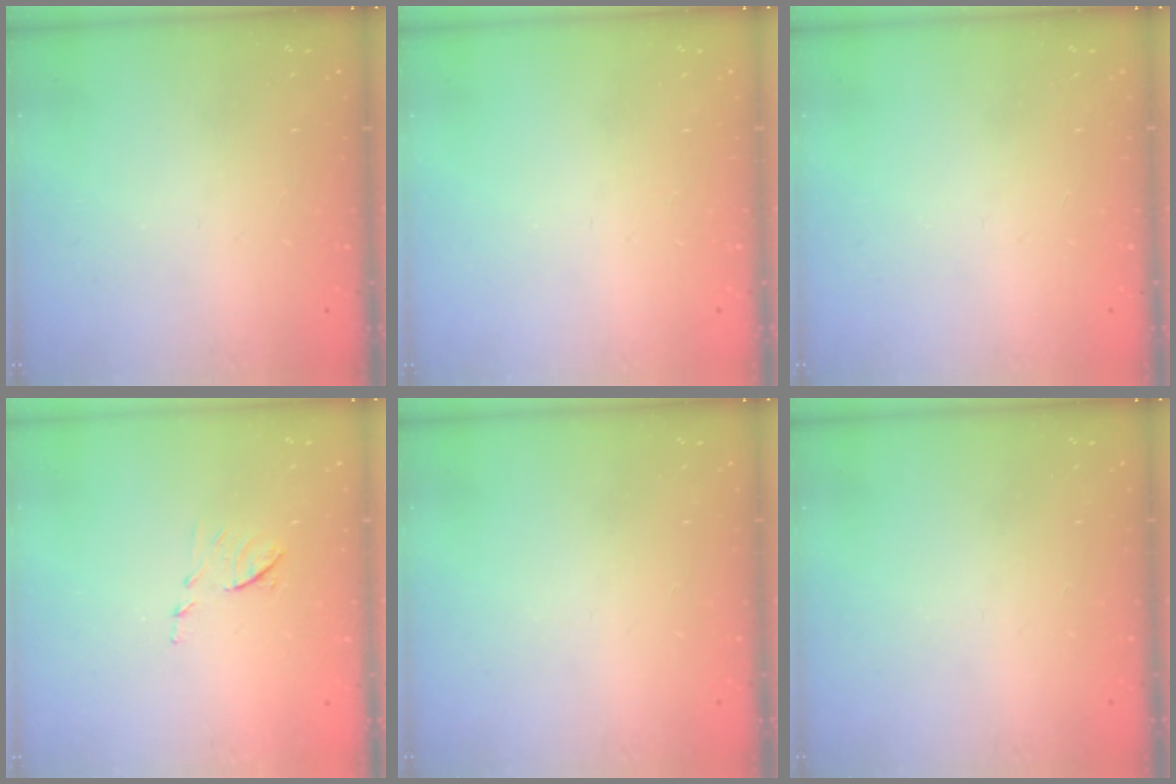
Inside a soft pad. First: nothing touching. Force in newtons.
{"total": 0.0}
{"total": 0.0}
{"total": 6.6, "press": 6.6, "slide": 0.5}
{"total": 0.0}
{"total": 0.0}